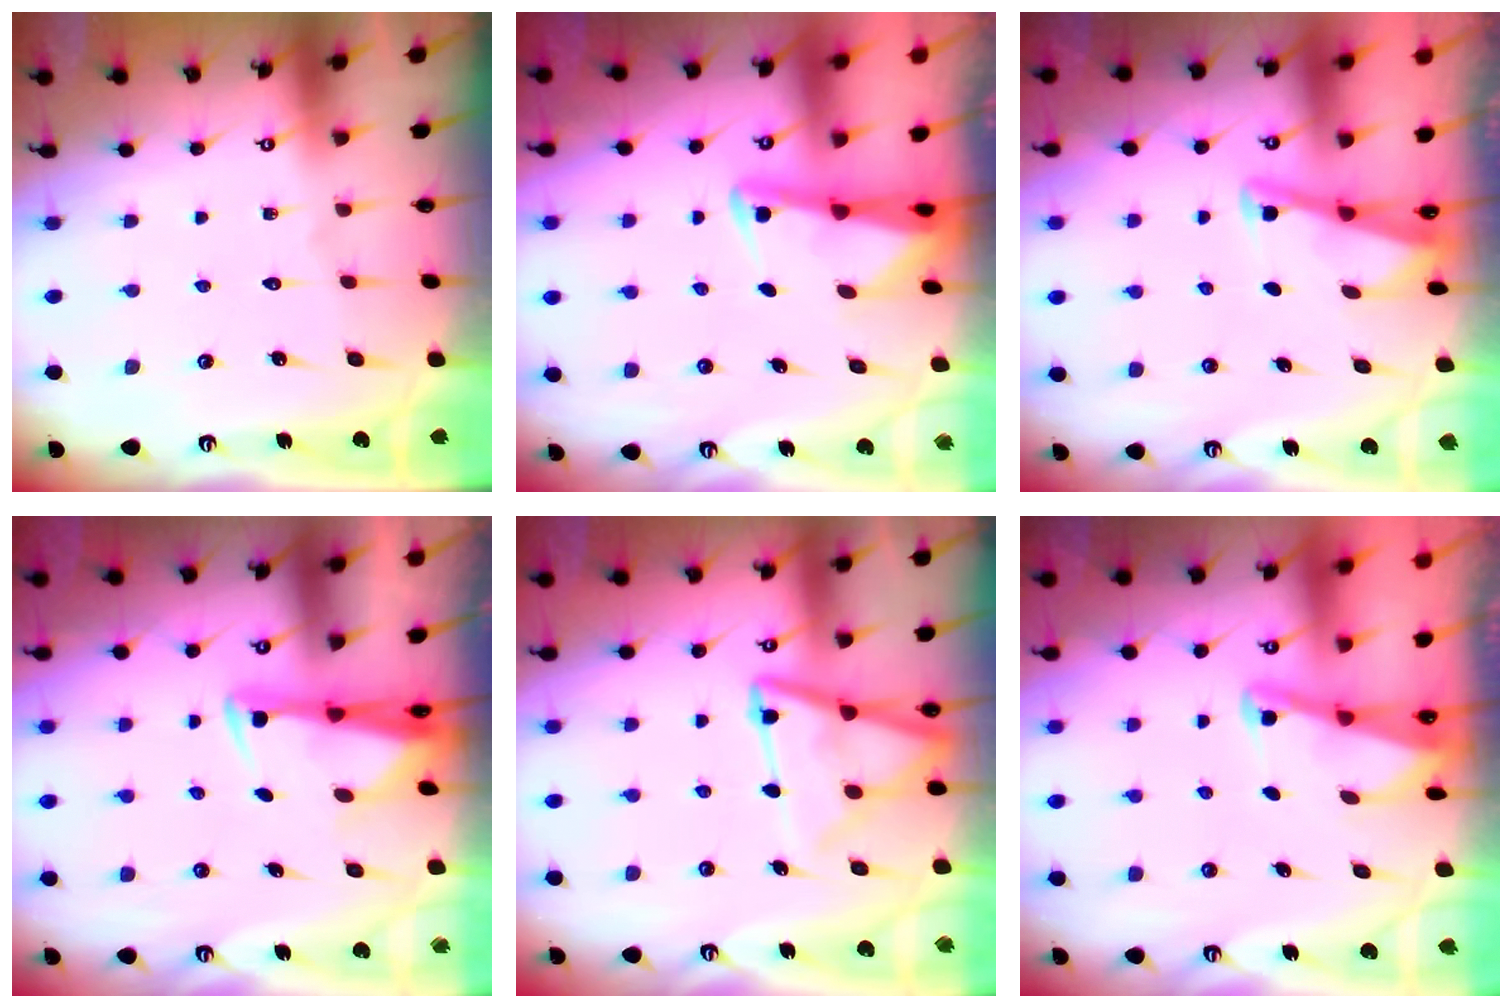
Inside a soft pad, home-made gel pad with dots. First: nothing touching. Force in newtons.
{"total": 2.3, "press": 2.3, "slide": 0.3}
{"total": 2.8, "press": 2.8, "slide": 0.4}
{"total": 3.0, "press": 2.9, "slide": 0.9}
{"total": 11.0, "press": 10.9, "slide": 1.3}
{"total": 2.2, "press": 2.1, "slide": 0.4}